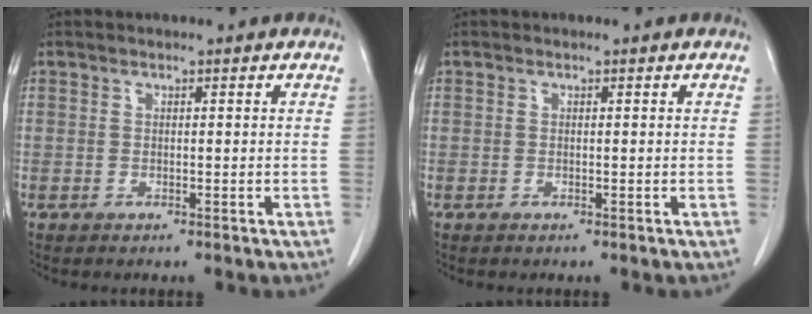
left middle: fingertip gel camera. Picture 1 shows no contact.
{"total": 0.0}